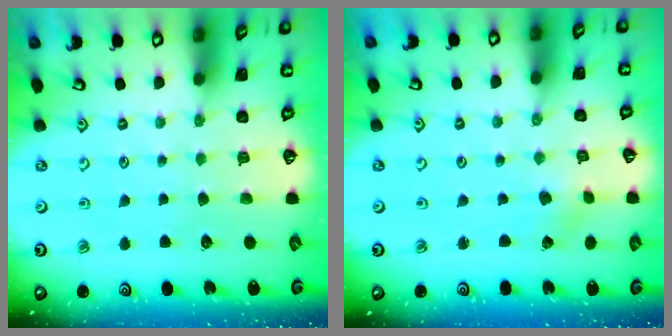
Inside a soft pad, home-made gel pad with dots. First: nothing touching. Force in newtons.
{"total": 0.8, "press": 0.8, "slide": 0.1}